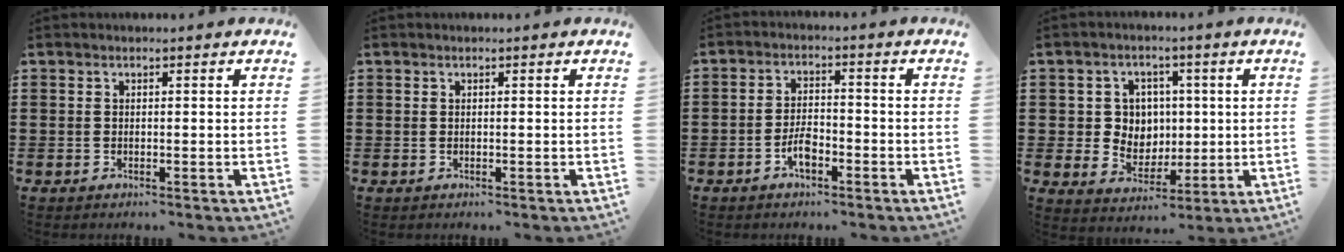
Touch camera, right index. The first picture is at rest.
{"total": 0.0}
{"total": 3.9, "force": [-2.1, 1.8, 2.8], "torque": [-0.064, 0.002, -0.043]}
{"total": 5.7, "force": [1.1, 5.4, 1.5], "torque": [-0.048, 0.017, 0.017]}